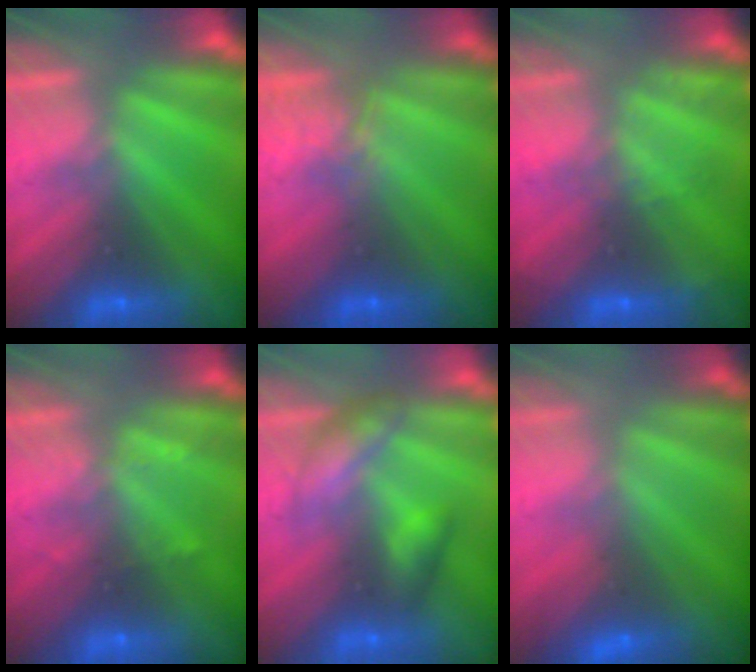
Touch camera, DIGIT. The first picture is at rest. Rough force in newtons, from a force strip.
{"total": 4.4}
{"total": 2.2}
{"total": 2.3}
{"total": 2.5}
{"total": 2.5}